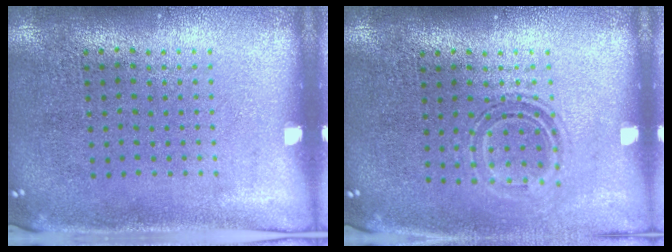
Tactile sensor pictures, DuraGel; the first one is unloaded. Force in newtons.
{"total": 1.3, "press": 1.1, "slide": 0.7}